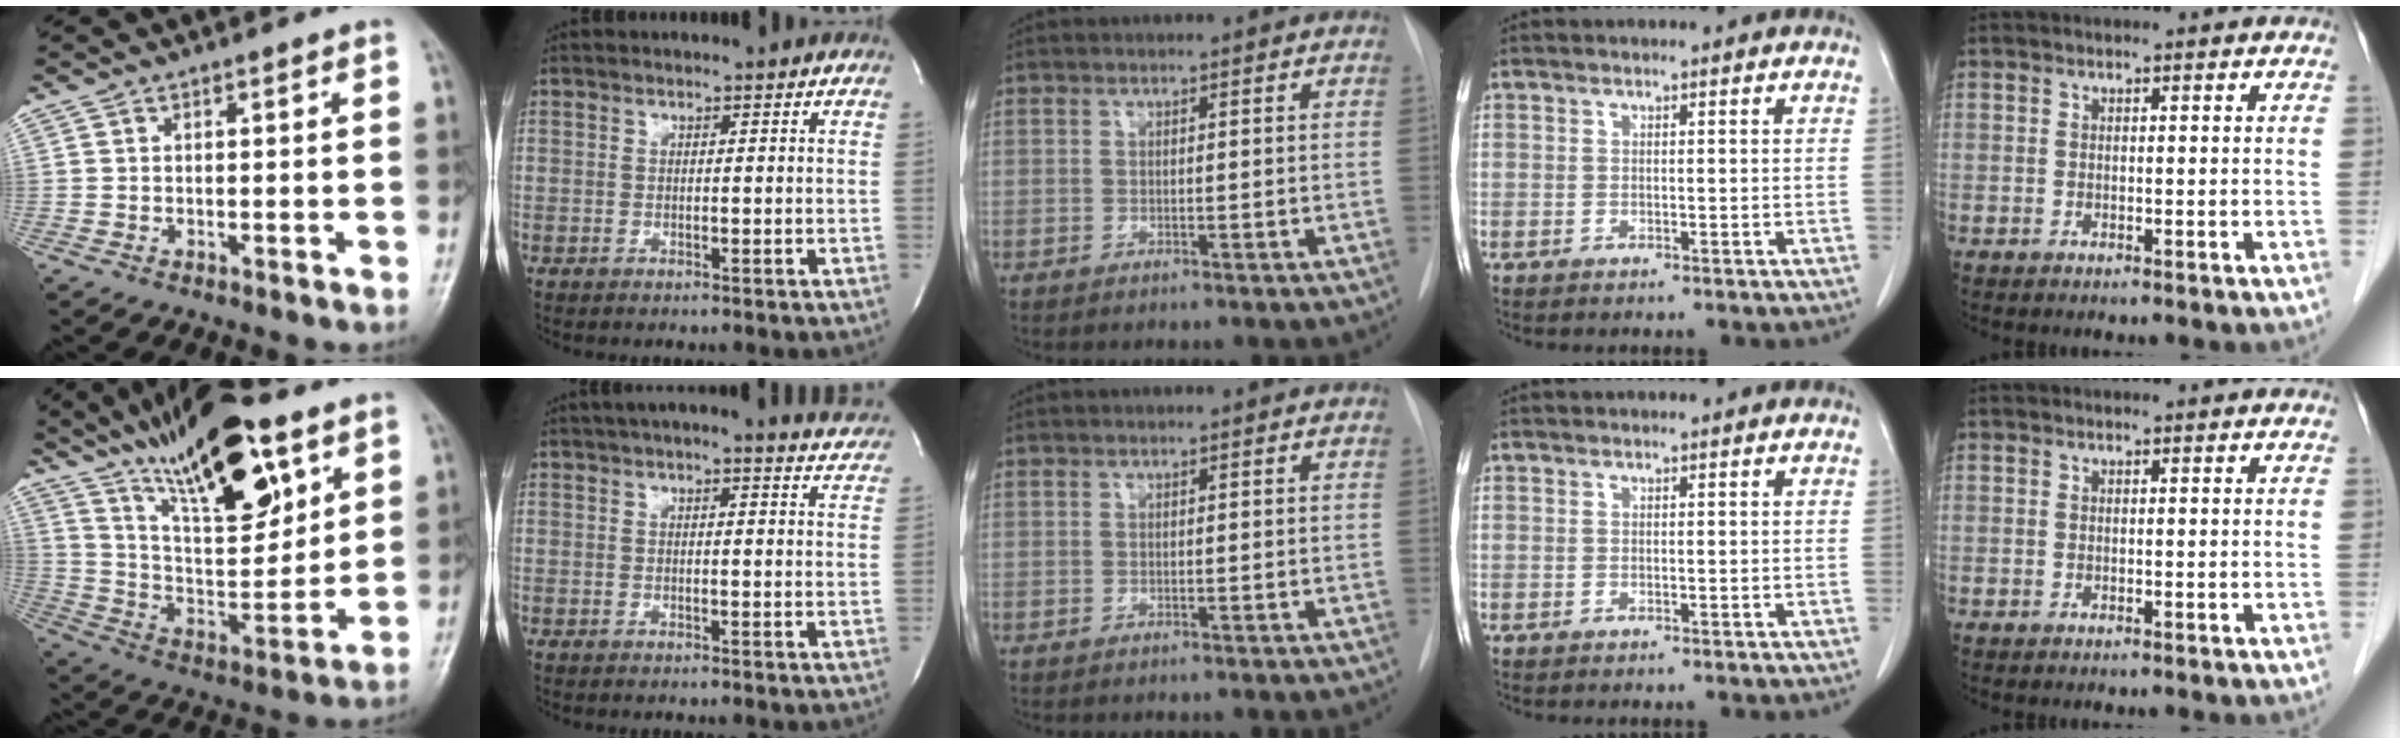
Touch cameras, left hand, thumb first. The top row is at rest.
{"thumb": {"total": 22.2, "force": [13.2, 7.7, 16.1], "torque": [-0.237, -0.047, 0.234]}, "index": {"total": 10.4, "force": [9.5, 1.3, 4.1], "torque": [-0.045, 0.002, 0.097]}}